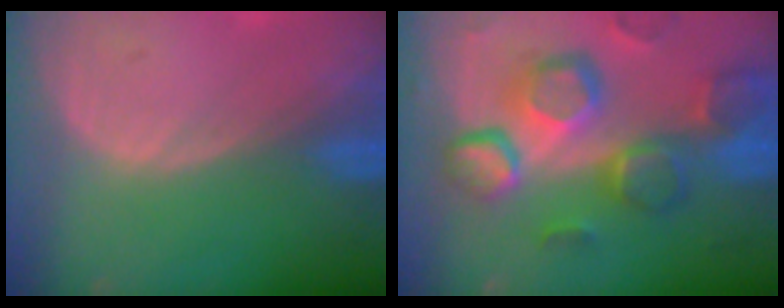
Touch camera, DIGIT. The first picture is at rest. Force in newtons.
{"total": 12.5, "press": 10.9, "slide": 6.1}